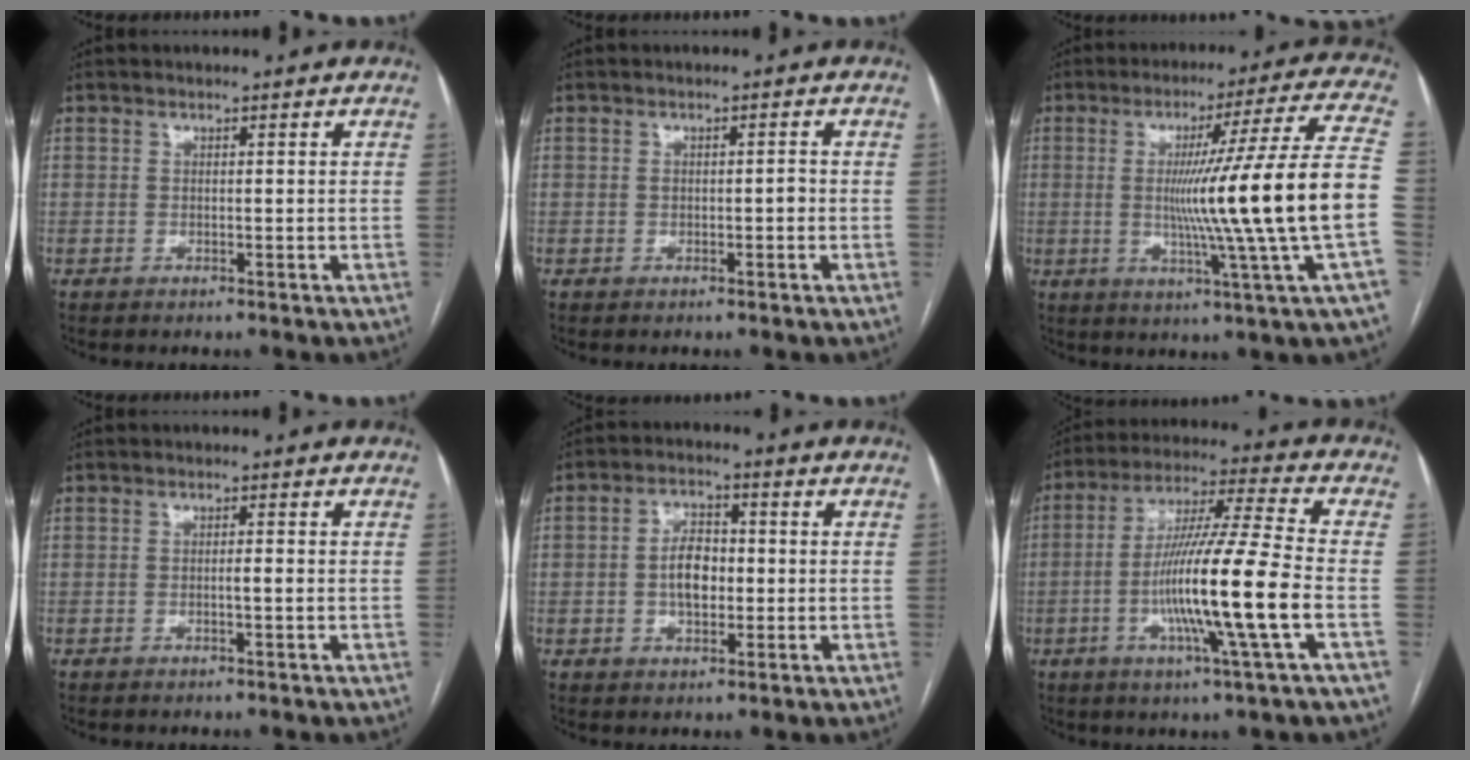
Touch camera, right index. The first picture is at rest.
{"total": 1.4, "force": [-0.3, 0.6, 1.2], "torque": [-0.019, 0.004, -0.003]}
{"total": 20.1, "force": [-1.7, -3.0, 19.8], "torque": [-0.270, -0.004, -0.039]}
{"total": 1.1, "force": [-0.4, -0.1, 1.1], "torque": [-0.017, 0.001, -0.006]}
{"total": 5.6, "force": [-0.4, 3.4, 4.5], "torque": [-0.085, 0.016, -0.005]}
{"total": 16.1, "force": [-3.9, -1.2, 15.6], "torque": [-0.290, -0.008, -0.080]}